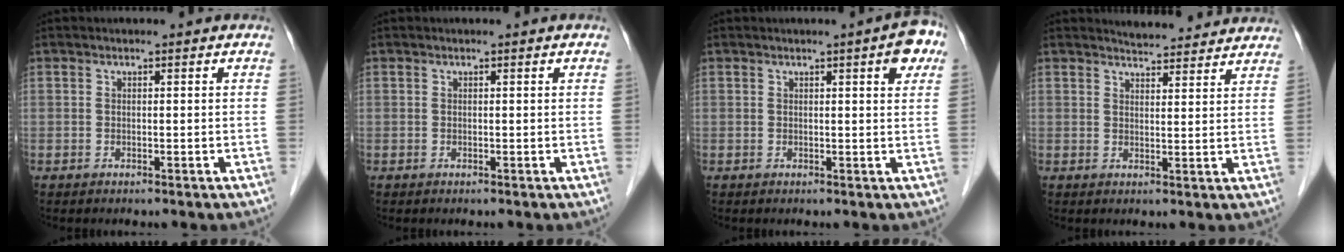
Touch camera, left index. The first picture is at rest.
{"total": 0.0}
{"total": 4.9, "force": [2.3, 1.0, 4.2], "torque": [-0.040, 0.002, 0.022]}
{"total": 8.9, "force": [8.5, 1.7, 1.8], "torque": [-0.017, 0.003, 0.100]}